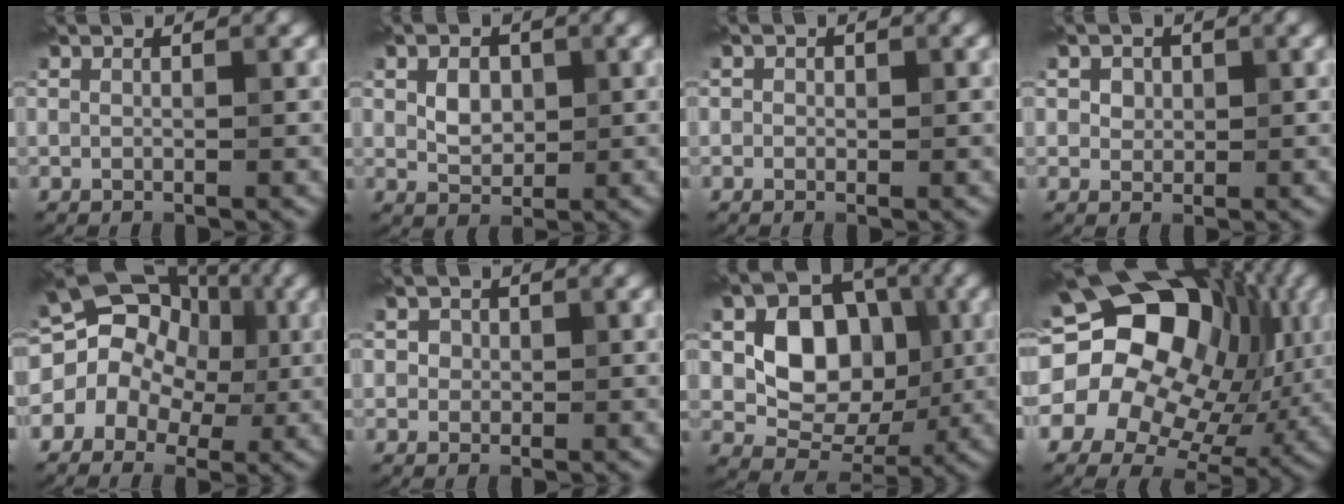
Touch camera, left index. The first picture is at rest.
{"total": 2.5, "force": [0.1, 1.9, 1.6], "torque": [-0.031, -0.004, 0.001]}
{"total": 0.7, "force": [-0.1, 0.7, 0.0], "torque": [0.006, -0.005, -0.004]}
{"total": 1.8, "force": [0.4, 1.6, 0.9], "torque": [-0.014, 0.005, 0.004]}
{"total": 10.9, "force": [-0.1, 9.4, 5.4], "torque": [-0.078, 0.052, -0.046]}
{"total": 1.4, "force": [0.0, 1.3, 0.4], "torque": [0.000, 0.002, -0.001]}
{"total": 8.4, "force": [0.4, 6.4, 5.4], "torque": [-0.086, -0.007, 0.001]}
{"total": 20.3, "force": [3.5, 15.8, 12.2], "torque": [-0.222, 0.025, 0.050]}